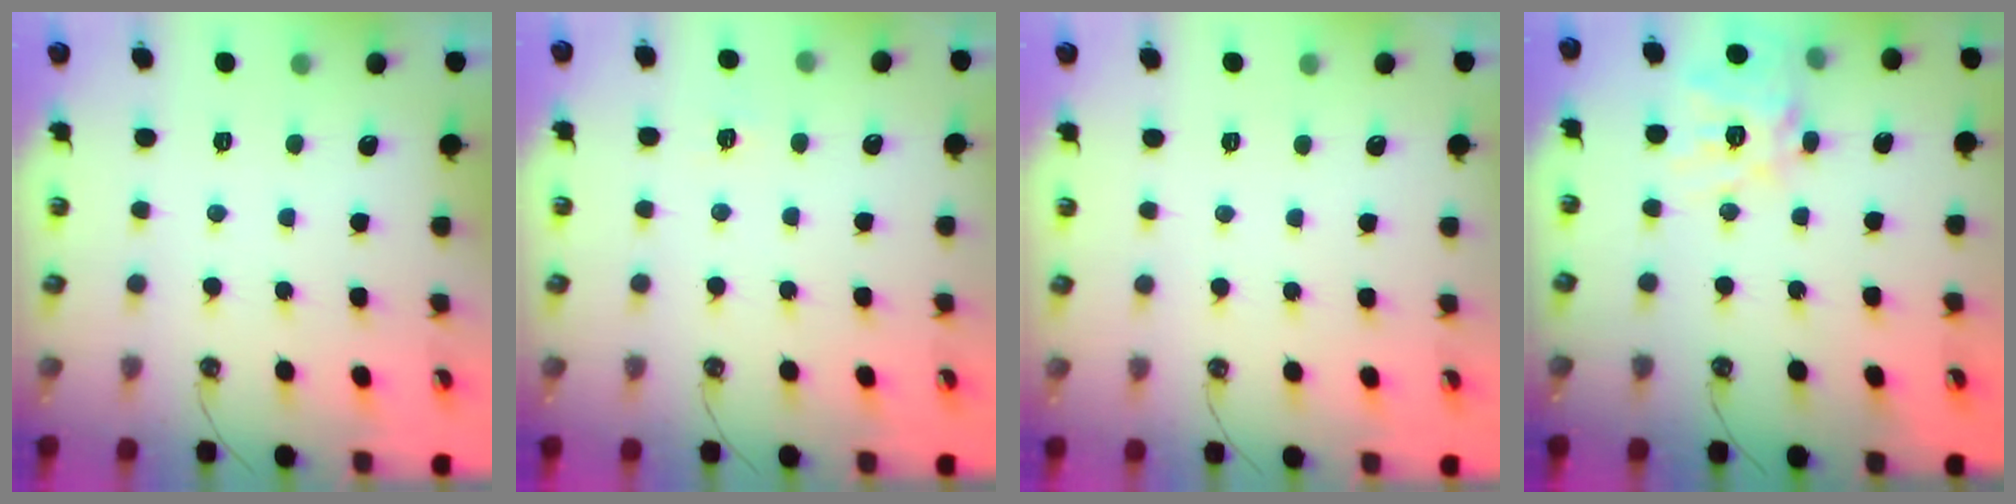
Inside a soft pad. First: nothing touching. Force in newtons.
{"total": 3.9, "press": 3.8, "slide": 0.4}
{"total": 0.0}
{"total": 14.4, "press": 14.3, "slide": 1.9}